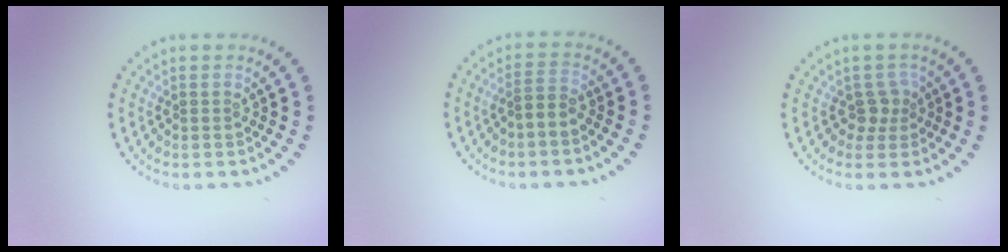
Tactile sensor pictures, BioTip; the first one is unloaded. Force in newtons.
{"total": 1.7, "press": 1.4, "slide": 0.9}
{"total": 1.8, "press": 1.3, "slide": 1.1}